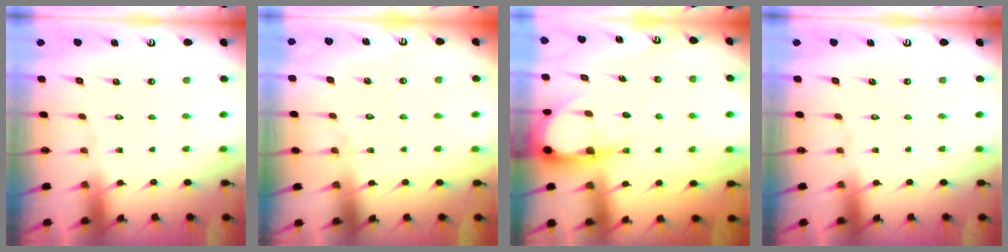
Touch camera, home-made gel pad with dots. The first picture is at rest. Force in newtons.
{"total": 4.5, "press": 4.5, "slide": 0.5}
{"total": 7.4, "press": 7.3, "slide": 1.0}
{"total": 0.0}